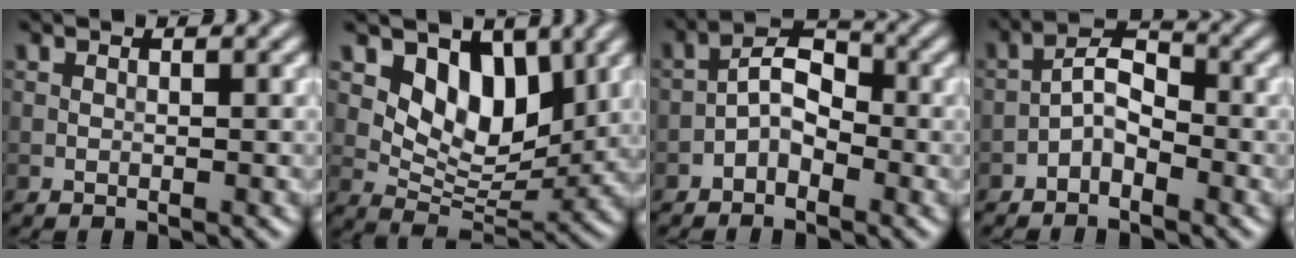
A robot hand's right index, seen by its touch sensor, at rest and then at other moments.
{"total": 6.6, "force": [2.7, 4.1, 4.4], "torque": [-0.066, -0.018, 0.046]}
{"total": 3.1, "force": [-1.6, 1.8, 2.0], "torque": [-0.029, 0.018, -0.036]}
{"total": 2.9, "force": [-1.7, 1.4, 1.9], "torque": [-0.028, 0.016, -0.038]}